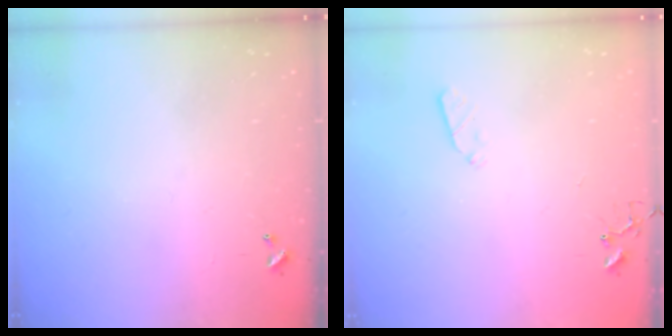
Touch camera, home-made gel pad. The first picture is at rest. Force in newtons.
{"total": 3.5, "press": 3.4, "slide": 0.5}